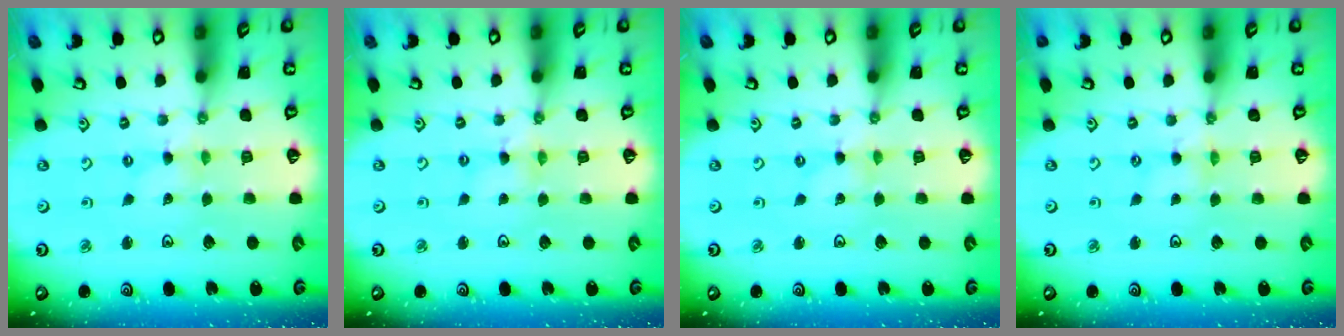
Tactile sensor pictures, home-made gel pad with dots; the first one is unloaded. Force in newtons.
{"total": 2.0, "press": 2.0, "slide": 0.3}
{"total": 0.0}
{"total": 0.0}